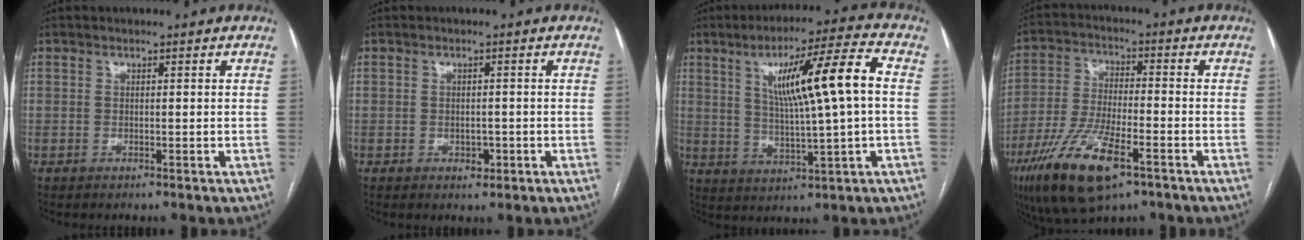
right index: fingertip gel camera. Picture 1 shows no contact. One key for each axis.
{"total": 1.9, "fx": -0.7, "fy": 1.3, "fz": 1.2, "tx": -0.015, "ty": 0.002, "tz": -0.004}
{"total": 13.3, "fx": 2.5, "fy": 0.1, "fz": 13.1, "tx": -0.214, "ty": 0.013, "tz": 0.045}
{"total": 14.1, "fx": -7.7, "fy": 3.8, "fz": 11.2, "tx": -0.227, "ty": -0.017, "tz": -0.132}